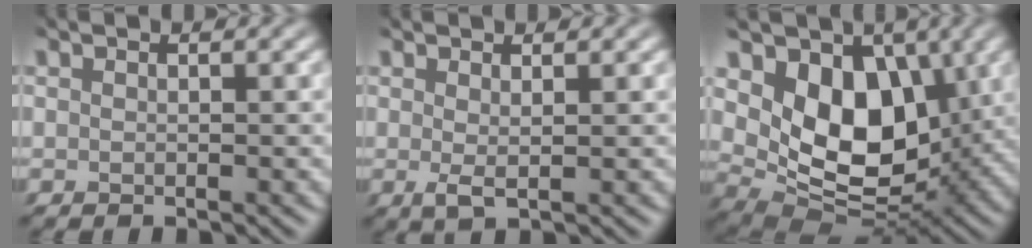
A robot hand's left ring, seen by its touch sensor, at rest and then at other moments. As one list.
[{"total": 1.2, "force": [0.3, 0.3, 1.2], "torque": [-0.022, -0.007, 0.010]}, {"total": 9.3, "force": [1.4, 6.5, 6.5], "torque": [-0.122, -0.023, 0.018]}]